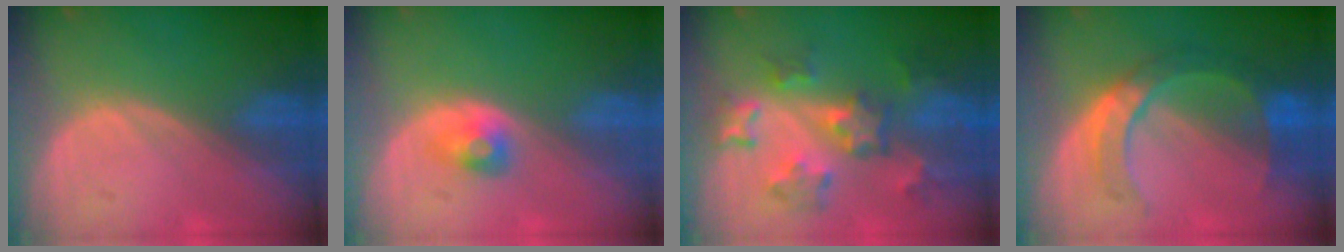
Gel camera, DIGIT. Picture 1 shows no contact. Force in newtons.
{"total": 2.5, "press": 2.3, "slide": 0.9}
{"total": 8.8, "press": 7.8, "slide": 3.9}
{"total": 7.3, "press": 7.2, "slide": 1.5}